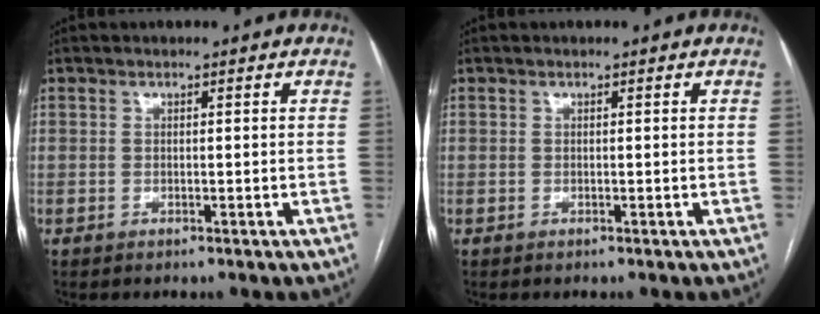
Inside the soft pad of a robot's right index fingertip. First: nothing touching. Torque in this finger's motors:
{"motor_torque": [0.00, 0.02, 0.00, 0.00]}